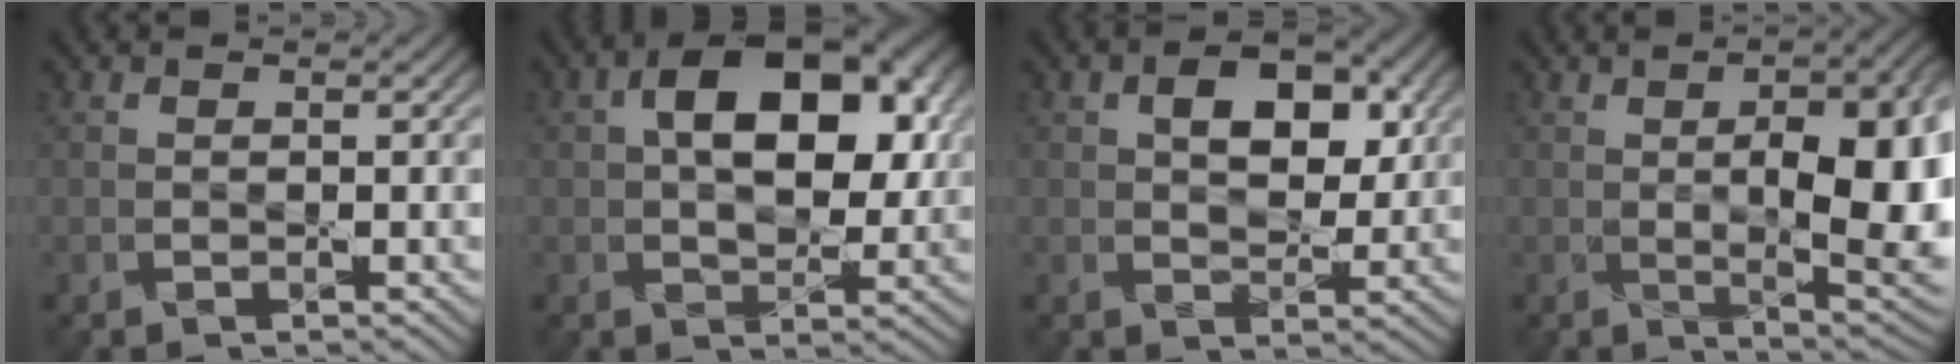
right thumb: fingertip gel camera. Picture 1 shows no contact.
{"total": 12.1, "force": [2.5, 6.9, 9.7], "torque": [-0.150, 0.005, 0.032]}
{"total": 6.3, "force": [1.8, 3.7, 4.7], "torque": [-0.073, -0.001, 0.021]}
{"total": 13.8, "force": [0.0, 5.2, 12.8], "torque": [-0.164, 0.003, 0.006]}